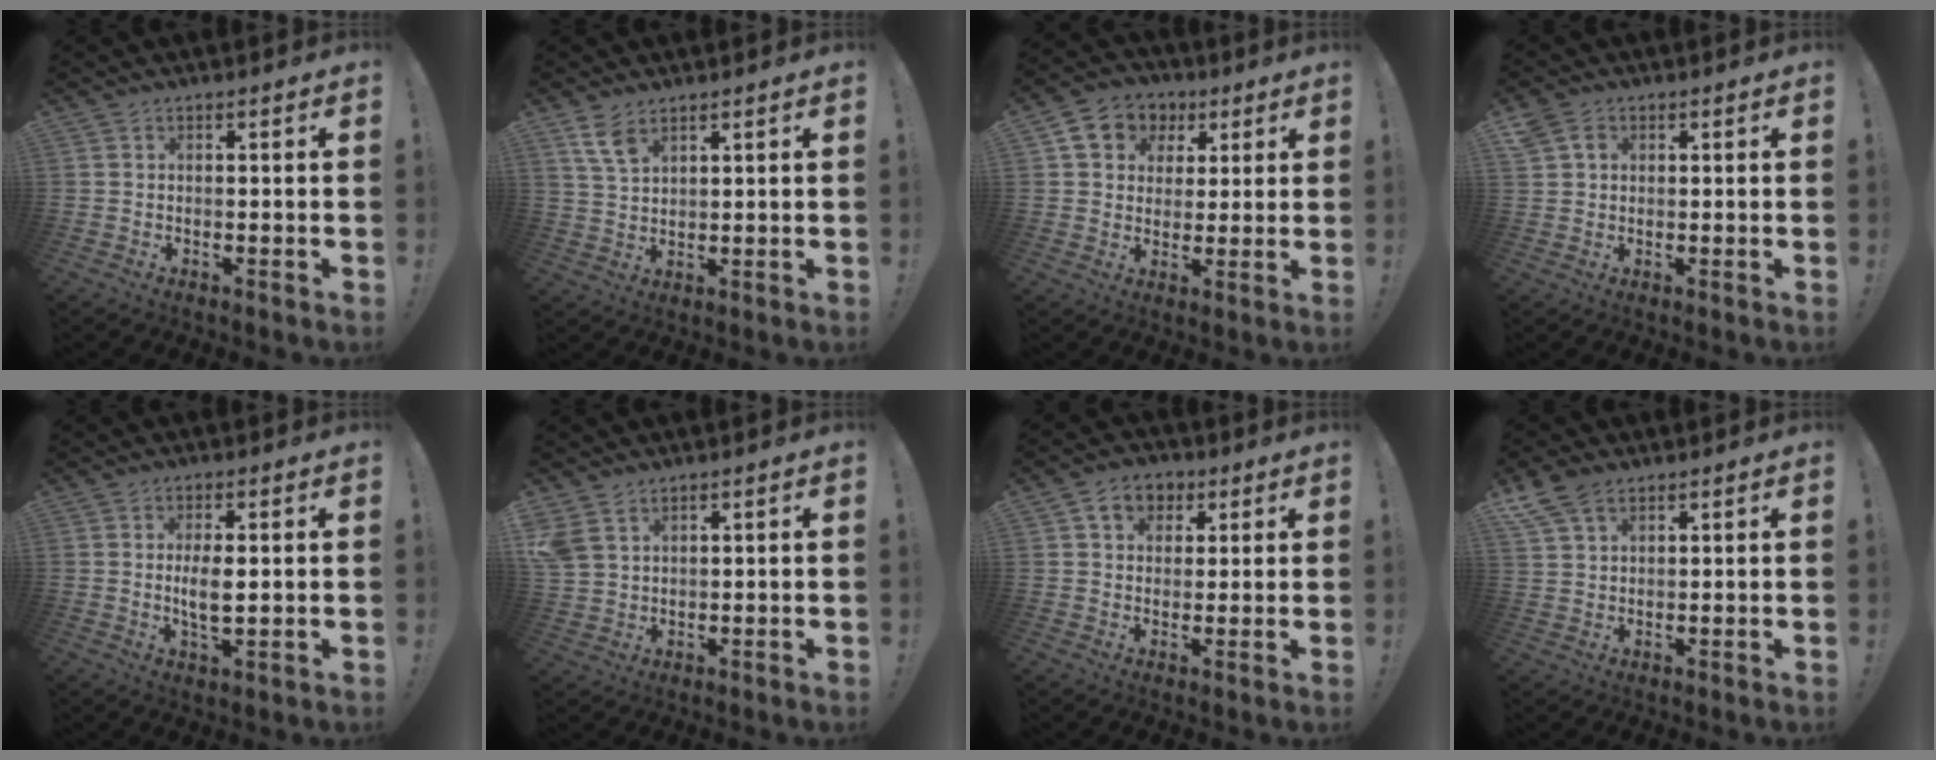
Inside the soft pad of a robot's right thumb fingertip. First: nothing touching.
{"total": 6.5, "force": [4.3, 2.9, 3.9], "torque": [-0.070, -0.022, 0.082]}
{"total": 9.2, "force": [3.4, 7.9, 3.4], "torque": [-0.049, -0.011, 0.069]}
{"total": 4.3, "force": [1.4, 3.5, 1.9], "torque": [-0.030, 0.005, 0.029]}
{"total": 5.4, "force": [0.3, 2.1, 5.0], "torque": [-0.089, -0.010, -0.001]}
{"total": 6.0, "force": [3.6, 3.9, 2.7], "torque": [-0.054, -0.007, 0.077]}
{"total": 8.2, "force": [3.4, 6.4, 3.8], "torque": [-0.054, -0.006, 0.066]}
{"total": 7.6, "force": [5.0, 4.3, 3.8], "torque": [-0.081, -0.010, 0.101]}